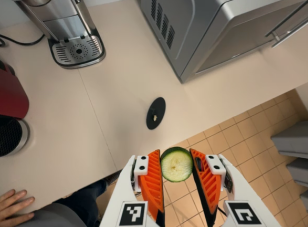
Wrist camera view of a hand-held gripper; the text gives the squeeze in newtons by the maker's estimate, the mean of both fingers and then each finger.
{"total": 8.1, "left": 7.9, "right": 8.3}